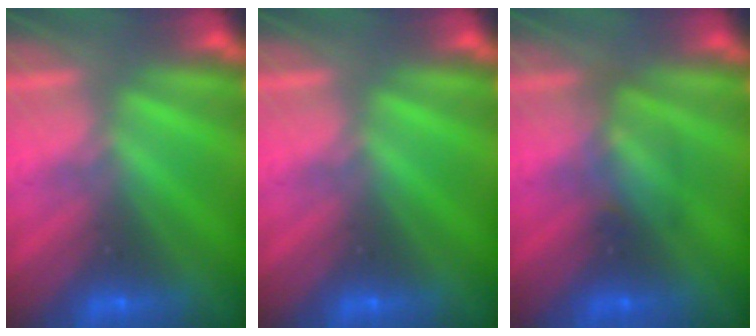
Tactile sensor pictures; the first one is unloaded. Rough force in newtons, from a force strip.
{"total": 0.0}
{"total": 2.4}